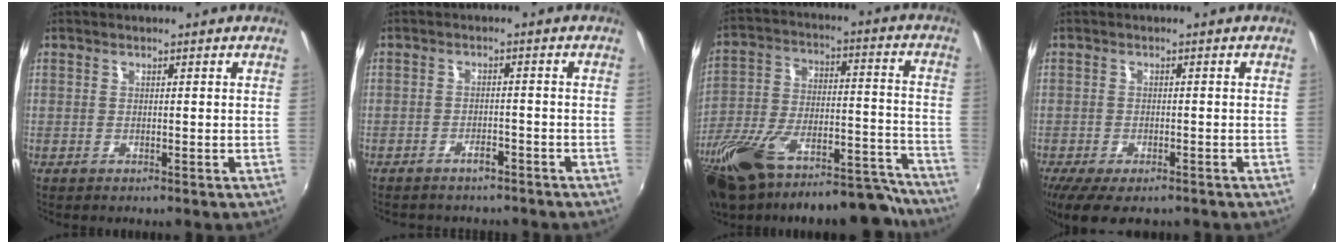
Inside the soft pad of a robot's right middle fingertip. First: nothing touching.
{"total": 3.8, "force": [-3.3, 1.4, 1.3], "torque": [-0.033, 0.001, -0.046]}
{"total": 27.9, "force": [-22.3, 9.5, 13.8], "torque": [-0.259, -0.010, -0.328]}
{"total": 8.7, "force": [-6.2, 3.3, 5.2], "torque": [-0.120, -0.034, -0.103]}